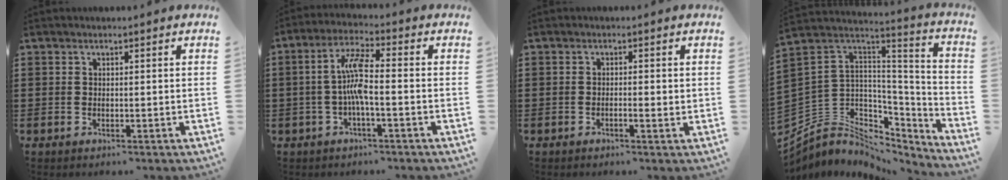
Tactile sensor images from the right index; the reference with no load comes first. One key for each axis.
{"total": 6.7, "fx": -1.0, "fy": 1.3, "fz": 6.5, "tx": -0.139, "ty": -0.001, "tz": -0.027}
{"total": 1.2, "fx": -0.4, "fy": 0.2, "fz": 1.1, "tx": -0.021, "ty": 0.000, "tz": -0.007}
{"total": 6.4, "fx": -1.2, "fy": 6.1, "fz": 1.4, "tx": -0.068, "ty": -0.025, "tz": -0.017}